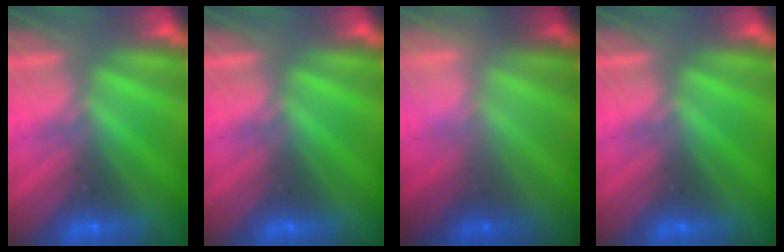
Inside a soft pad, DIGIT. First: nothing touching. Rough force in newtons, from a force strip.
{"total": 0.0}
{"total": 2.4}
{"total": 0.0}